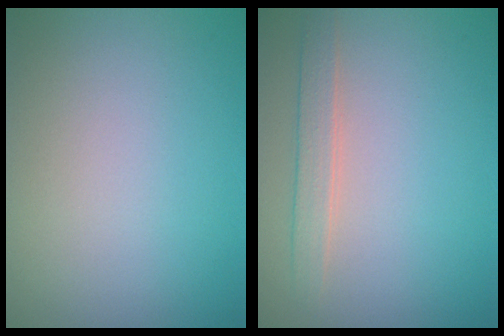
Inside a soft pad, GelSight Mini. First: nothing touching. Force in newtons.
{"total": 1.9, "press": 1.9, "slide": 0.1}